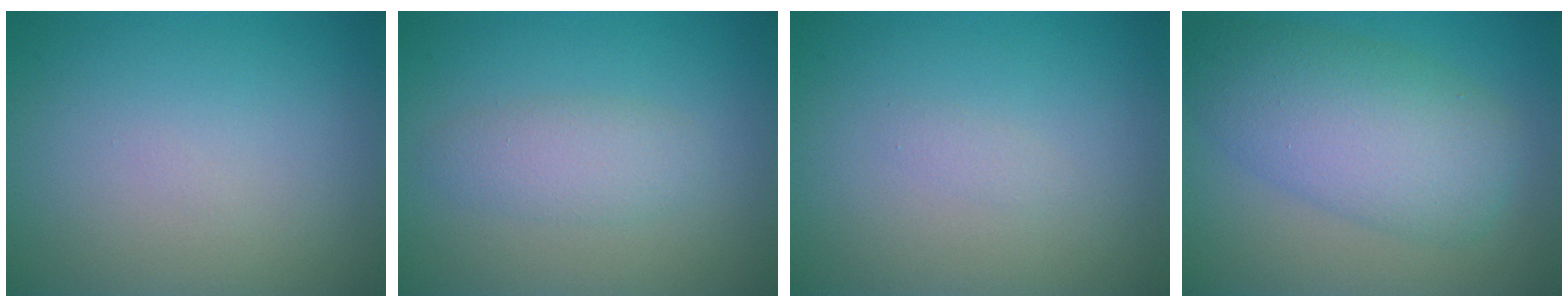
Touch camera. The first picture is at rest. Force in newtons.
{"total": 2.4, "press": 2.4, "slide": 0.0}
{"total": 0.6, "press": 0.6, "slide": 0.0}
{"total": 7.4, "press": 7.4, "slide": 0.2}